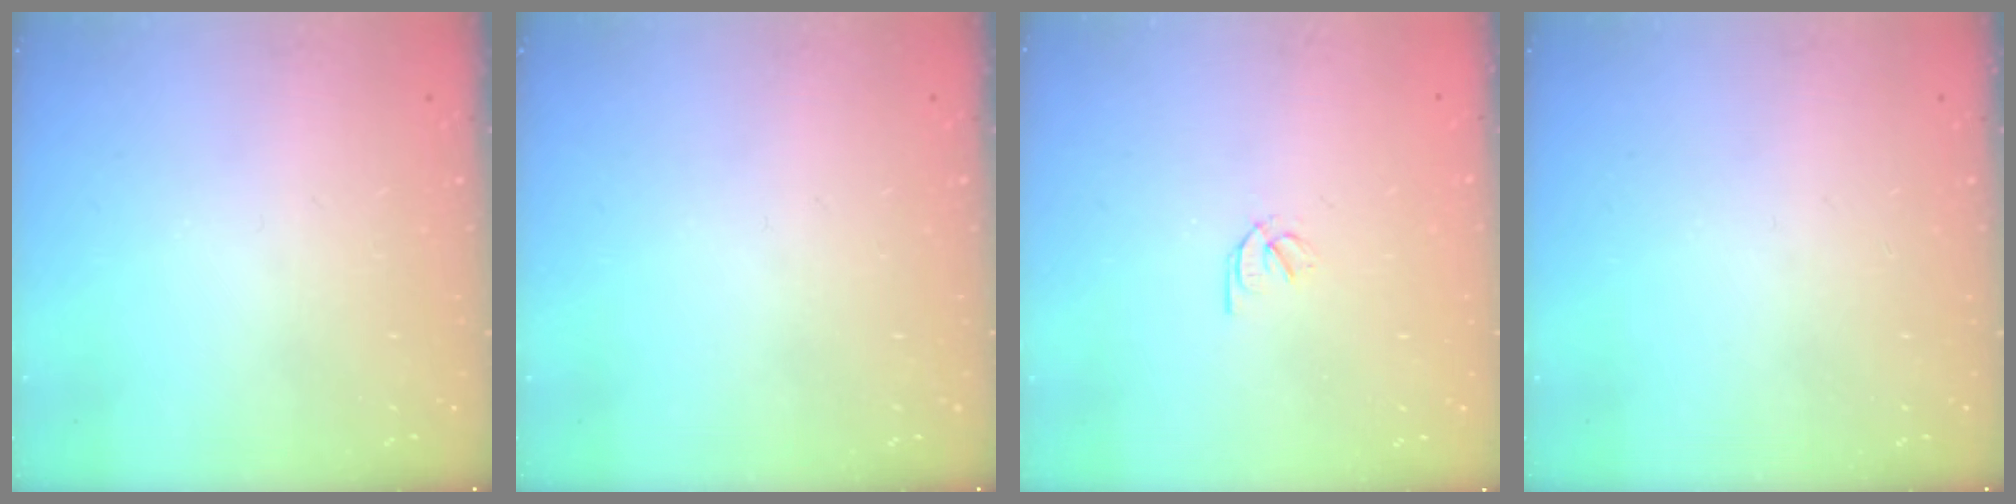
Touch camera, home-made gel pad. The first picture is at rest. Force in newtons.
{"total": 0.0}
{"total": 2.0, "press": 2.0, "slide": 0.3}
{"total": 0.0}